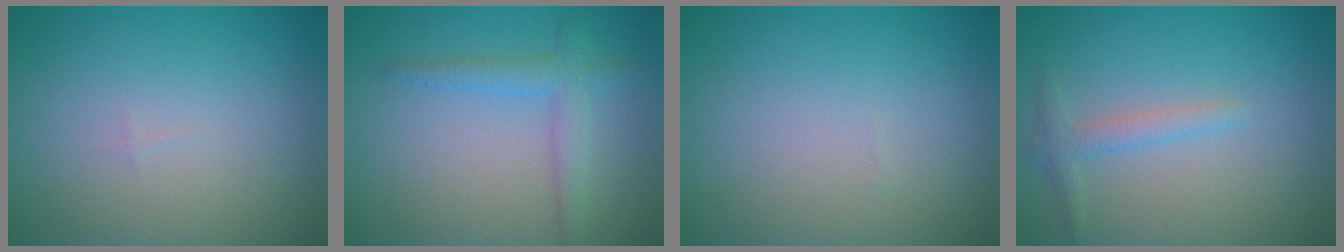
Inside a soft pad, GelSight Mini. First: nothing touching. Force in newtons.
{"total": 2.7, "press": 2.7, "slide": 0.0}
{"total": 0.0}
{"total": 1.7, "press": 1.7, "slide": 0.1}